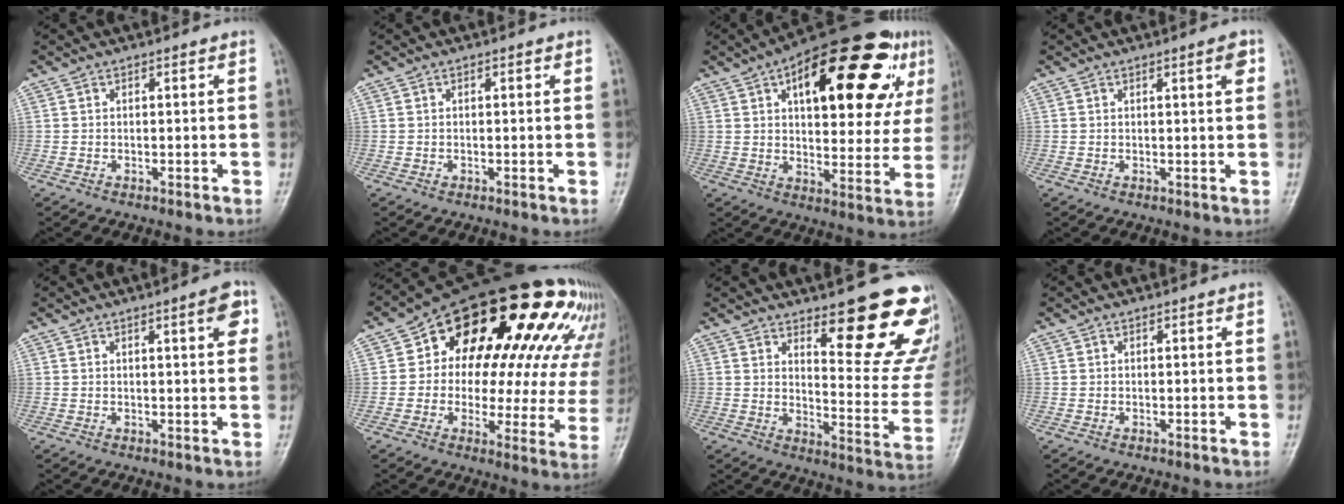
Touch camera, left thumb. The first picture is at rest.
{"total": 0.5, "force": [0.0, 0.4, 0.3], "torque": [0.002, 0.001, -0.002]}
{"total": 28.4, "force": [11.3, 11.8, 23.3], "torque": [-0.297, 0.008, 0.157]}
{"total": 2.4, "force": [1.0, 0.5, 2.1], "torque": [-0.026, -0.002, 0.013]}
{"total": 4.3, "force": [1.7, 1.1, 3.8], "torque": [-0.042, -0.002, 0.020]}
{"total": 29.8, "force": [13.8, 14.9, 21.9], "torque": [-0.253, 0.020, 0.182]}
{"total": 19.2, "force": [12.3, 5.5, 13.7], "torque": [-0.130, -0.103, 0.165]}
{"total": 0.0}